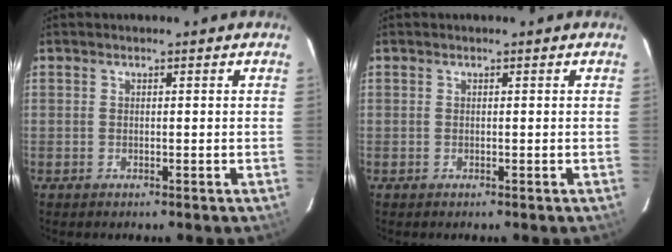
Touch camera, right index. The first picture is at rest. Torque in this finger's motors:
{"motor_torque": [0.00, 0.00, 0.04, 0.00]}